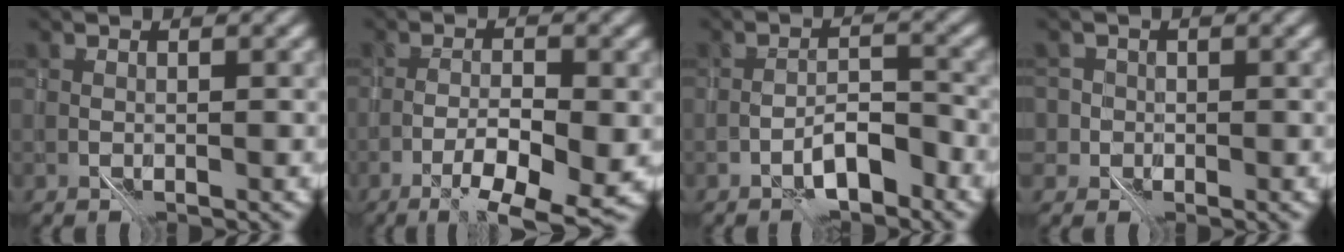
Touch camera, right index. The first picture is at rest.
{"total": 5.1, "force": [-2.5, 0.8, 4.4], "torque": [-0.066, 0.002, -0.040]}
{"total": 3.2, "force": [-2.2, 1.0, 2.1], "torque": [-0.023, 0.011, -0.039]}
{"total": 3.4, "force": [-0.1, 3.3, 1.0], "torque": [0.001, 0.019, -0.029]}